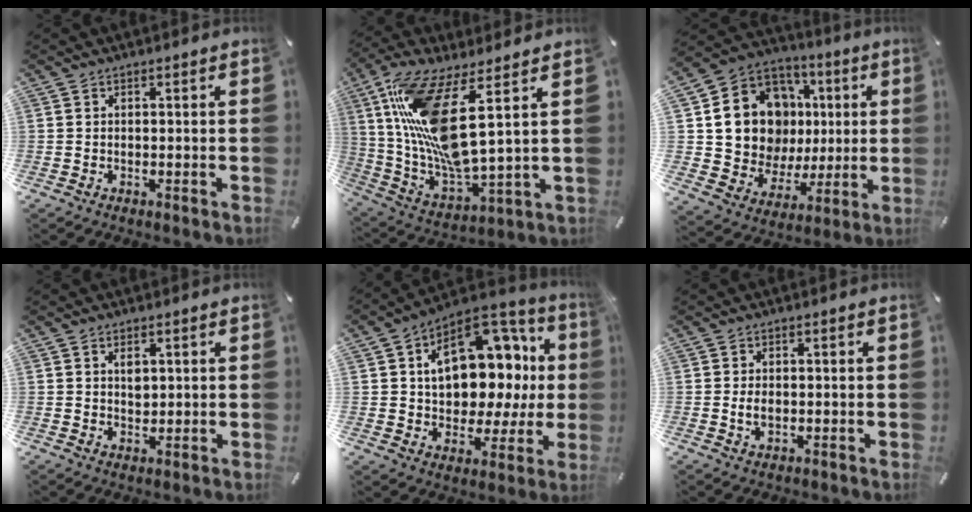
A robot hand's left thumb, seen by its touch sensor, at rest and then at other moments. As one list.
[{"total": 17.4, "force": [6.5, 4.3, 15.6], "torque": [-0.354, -0.048, 0.097]}, {"total": 16.2, "force": [3.7, 13.7, 7.8], "torque": [-0.142, -0.025, 0.085]}, {"total": 2.5, "force": [0.8, 1.8, 1.6], "torque": [-0.021, -0.002, 0.010]}, {"total": 19.1, "force": [4.5, 12.9, 13.4], "torque": [-0.185, -0.028, 0.081]}, {"total": 2.7, "force": [-0.2, 1.6, 2.1], "torque": [-0.048, 0.001, -0.007]}]